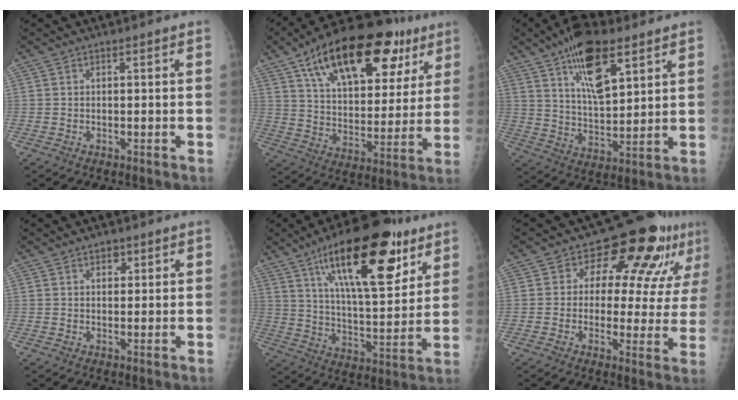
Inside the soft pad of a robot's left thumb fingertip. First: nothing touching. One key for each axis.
{"total": 26.5, "fx": 14.1, "fy": 12.5, "fz": 18.5, "tx": -0.259, "ty": -0.014, "tz": 0.229}
{"total": 14.3, "fx": 7.8, "fy": 5.8, "fz": 10.5, "tx": -0.154, "ty": -0.034, "tz": 0.138}
{"total": 2.4, "fx": 1.3, "fy": 1.7, "fz": 1.2, "tx": -0.002, "ty": -0.005, "tz": 0.018}
{"total": 24.7, "fx": 13.2, "fy": 8.9, "fz": 18.9, "tx": -0.269, "ty": -0.044, "tz": 0.216}
{"total": 15.5, "fx": 7.4, "fy": 8.1, "fz": 10.9, "tx": -0.099, "ty": -0.013, "tz": 0.091}